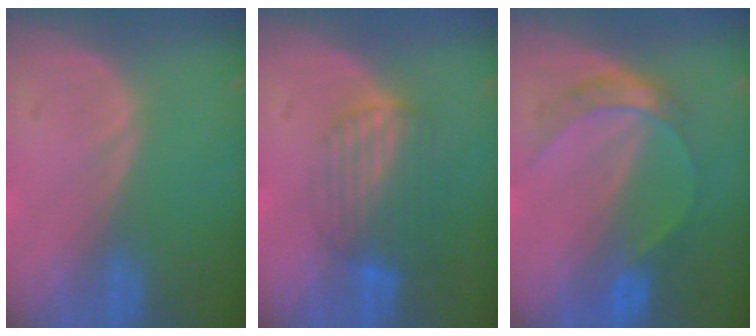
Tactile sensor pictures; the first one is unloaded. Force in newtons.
{"total": 7.0, "press": 5.9, "slide": 3.8}
{"total": 4.9, "press": 4.9, "slide": 0.2}